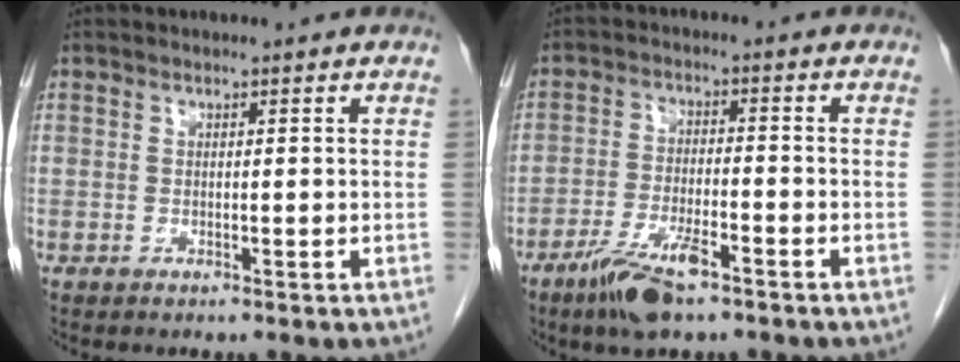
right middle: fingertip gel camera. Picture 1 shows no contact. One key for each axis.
{"total": 7.6, "fx": -5.1, "fy": 1.5, "fz": 5.5, "tx": -0.112, "ty": -0.012, "tz": -0.090}